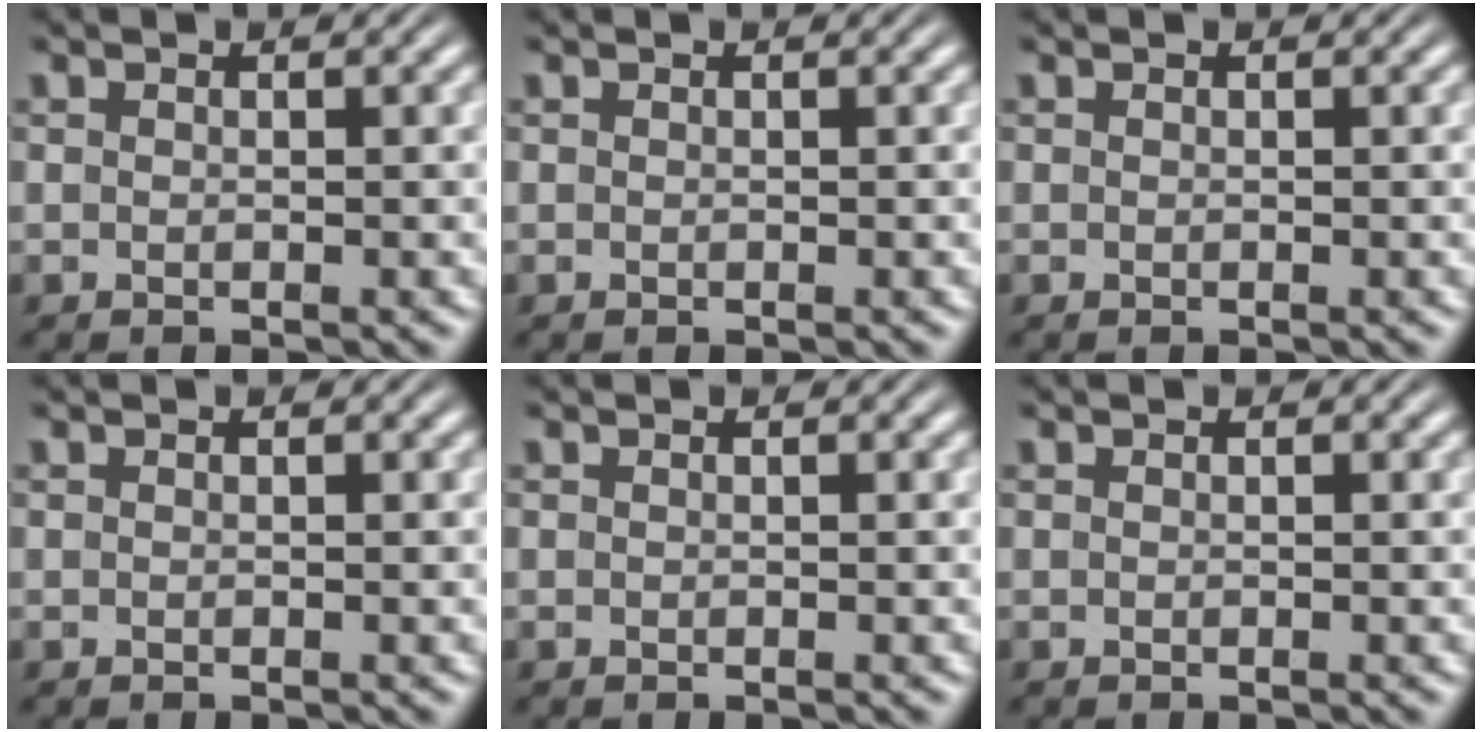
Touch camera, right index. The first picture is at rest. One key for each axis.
{"total": 0.0}
{"total": 0.0}
{"total": 0.0}
{"total": 0.0}
{"total": 0.0}